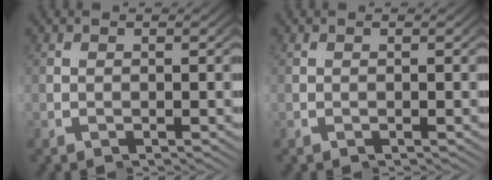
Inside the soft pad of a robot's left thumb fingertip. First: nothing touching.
{"total": 0.0}